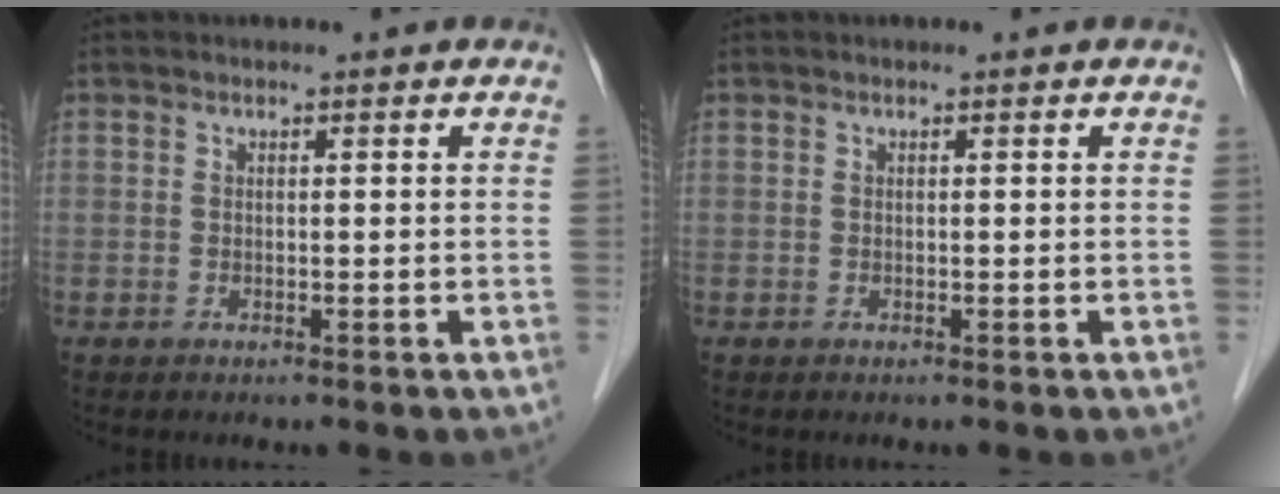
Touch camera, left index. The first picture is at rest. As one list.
[{"total": 0.0}]